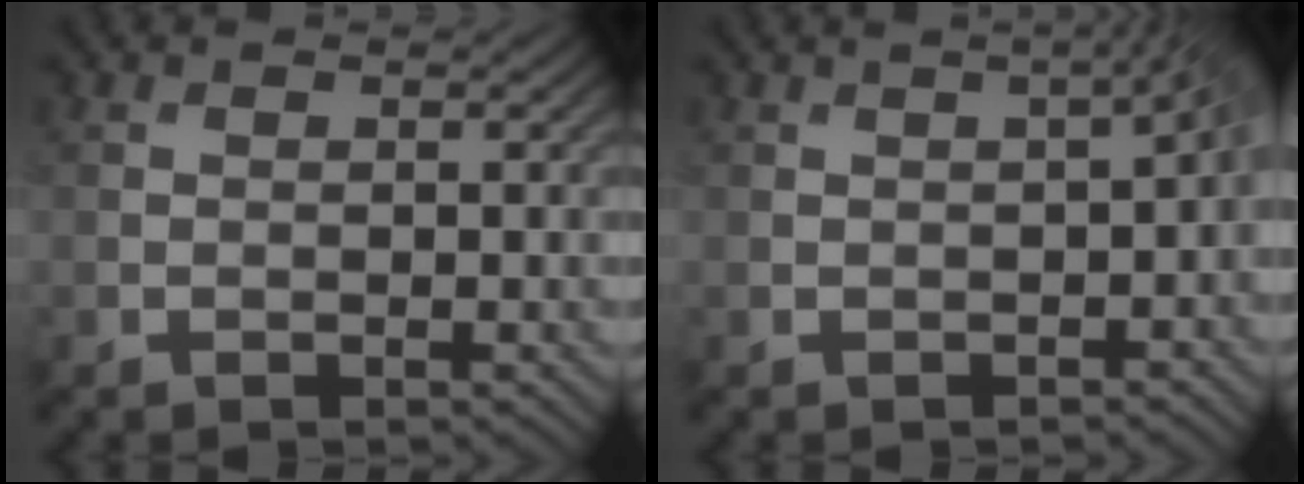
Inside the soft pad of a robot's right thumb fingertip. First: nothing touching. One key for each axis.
{"total": 4.2, "fx": -0.3, "fy": 1.3, "fz": 3.9, "tx": -0.041, "ty": 0.003, "tz": 0.004}